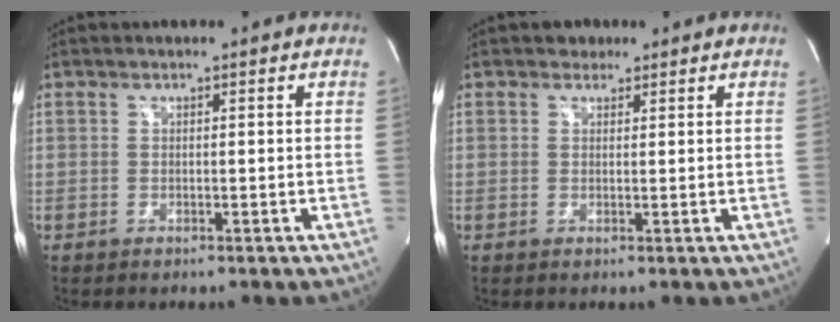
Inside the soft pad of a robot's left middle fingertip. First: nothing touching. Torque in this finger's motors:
{"motor_torque": [0.06, -0.02, -0.07, 0.00]}